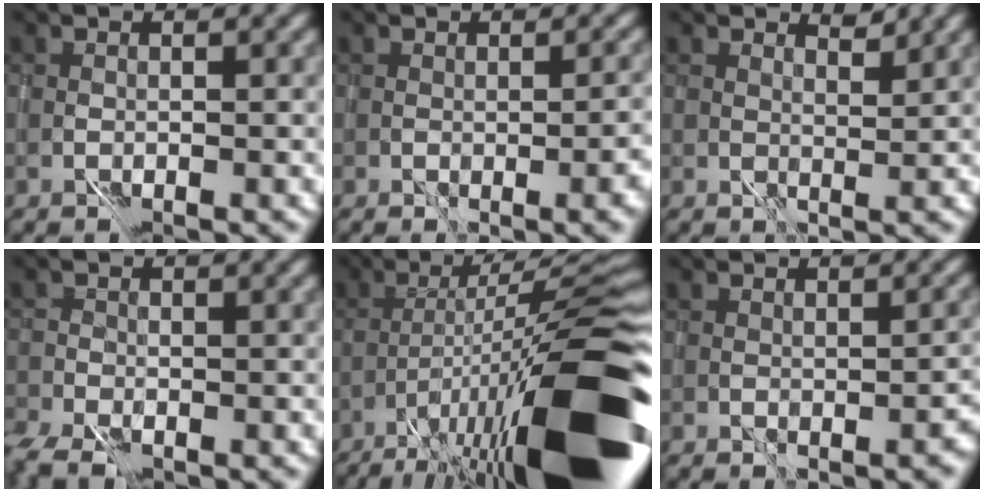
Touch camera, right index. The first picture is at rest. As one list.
[{"total": 2.9, "force": [0.0, 0.8, 2.8], "torque": [-0.025, 0.006, 0.014]}, {"total": 2.7, "force": [2.7, 0.1, 0.2], "torque": [-0.004, 0.001, 0.045]}, {"total": 5.3, "force": [-4.1, 2.3, 2.4], "torque": [-0.043, -0.024, -0.062]}, {"total": 15.9, "force": [-5.7, 3.1, 14.6], "torque": [-0.211, 0.029, -0.086]}, {"total": 1.1, "force": [0.0, 0.4, 1.0], "torque": [-0.009, 0.007, 0.011]}]